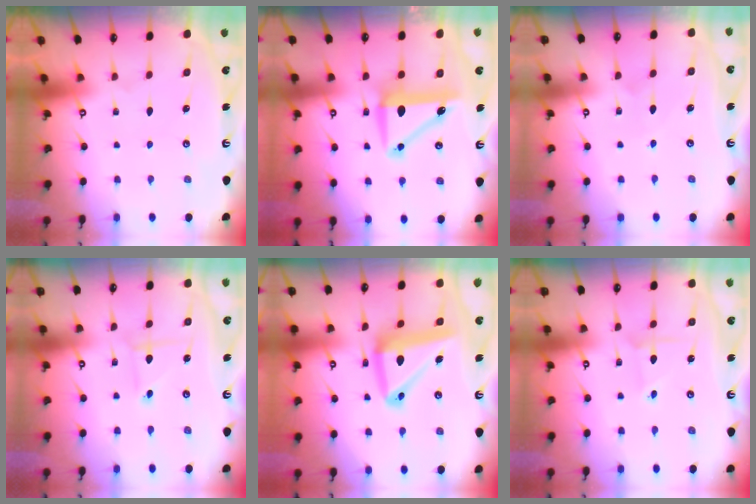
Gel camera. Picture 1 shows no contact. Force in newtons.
{"total": 8.8, "press": 8.6, "slide": 1.7}
{"total": 4.4, "press": 4.4, "slide": 0.5}
{"total": 1.6, "press": 1.6, "slide": 0.2}
{"total": 15.4, "press": 15.3, "slide": 1.9}
{"total": 2.9, "press": 2.9, "slide": 0.1}